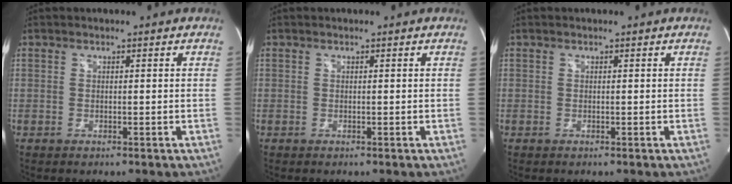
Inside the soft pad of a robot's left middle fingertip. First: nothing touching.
{"total": 0.0}
{"total": 0.0}